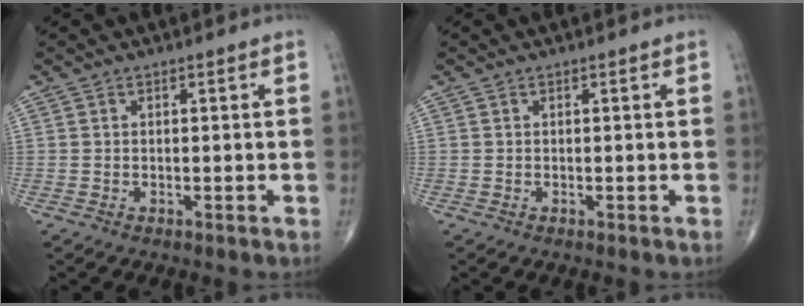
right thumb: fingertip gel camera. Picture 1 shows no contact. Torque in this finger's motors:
{"motor_torque": [0.00, 0.00, -0.02, -0.05, 0.00]}